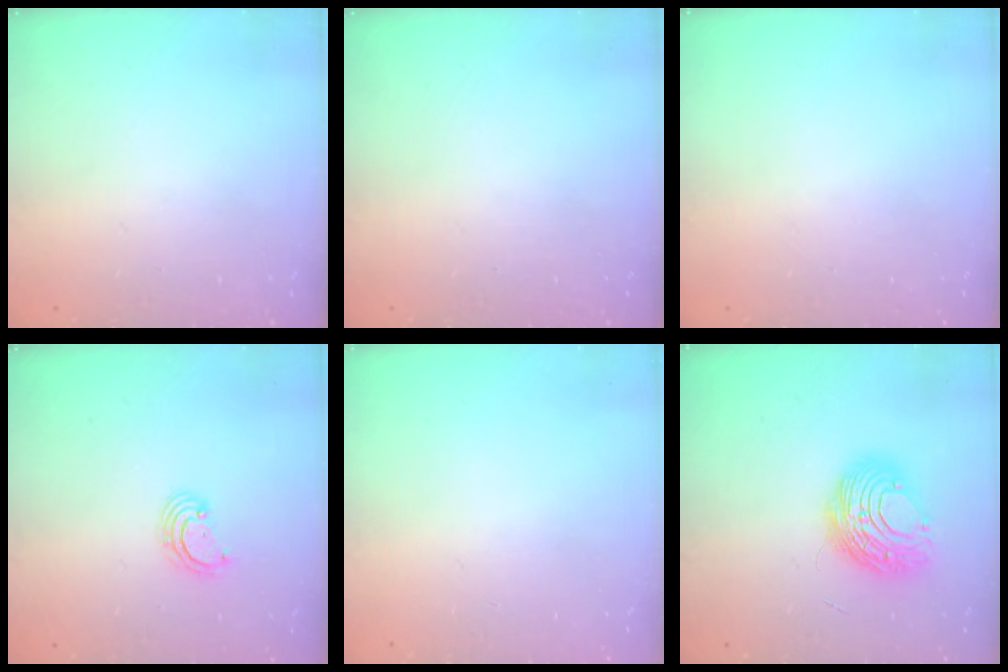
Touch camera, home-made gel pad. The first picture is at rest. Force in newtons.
{"total": 0.0}
{"total": 0.0}
{"total": 2.6, "press": 2.6, "slide": 0.2}
{"total": 0.0}
{"total": 10.6, "press": 10.5, "slide": 1.5}